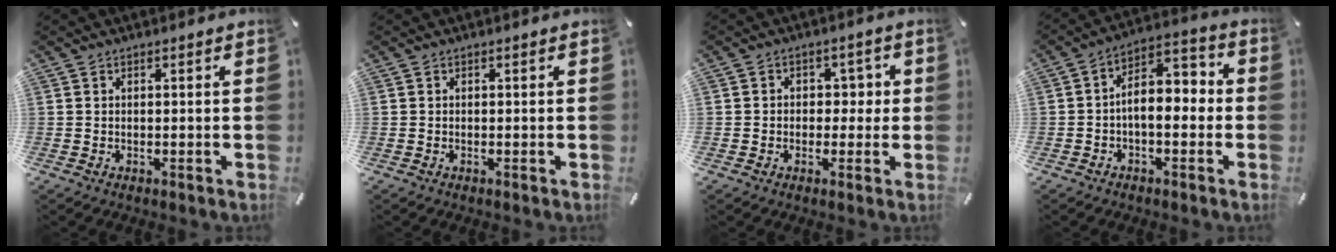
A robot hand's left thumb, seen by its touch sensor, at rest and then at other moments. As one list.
[{"total": 0.0}, {"total": 4.4, "force": [-0.4, 3.9, 2.1], "torque": [-0.022, 0.007, -0.018]}, {"total": 7.1, "force": [-1.9, 4.2, 5.4], "torque": [-0.085, 0.007, -0.035]}]